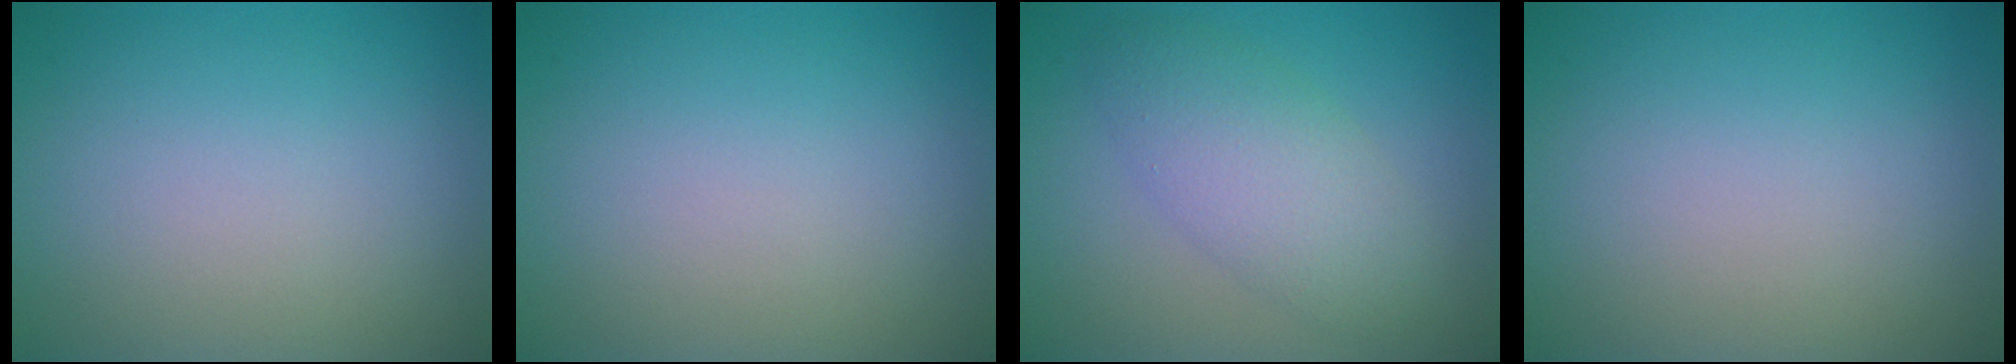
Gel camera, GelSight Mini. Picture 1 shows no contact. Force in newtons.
{"total": 0.0}
{"total": 4.6, "press": 4.6, "slide": 0.2}
{"total": 0.0}